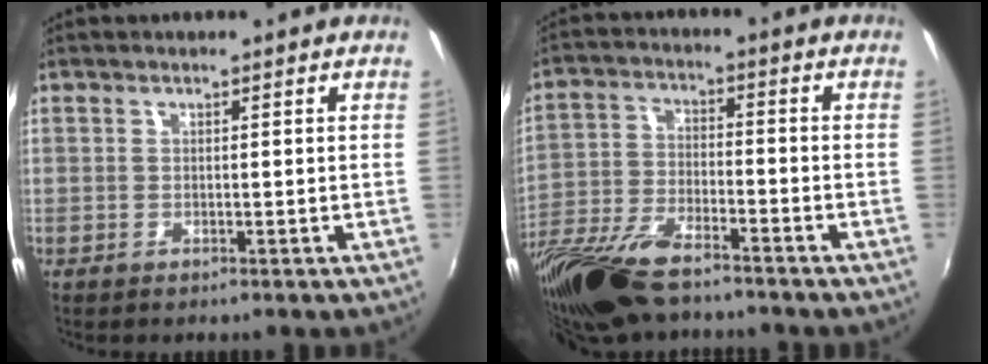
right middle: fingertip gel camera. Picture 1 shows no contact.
{"total": 17.7, "force": [-13.6, 5.5, 10.0], "torque": [-0.224, -0.042, -0.255]}